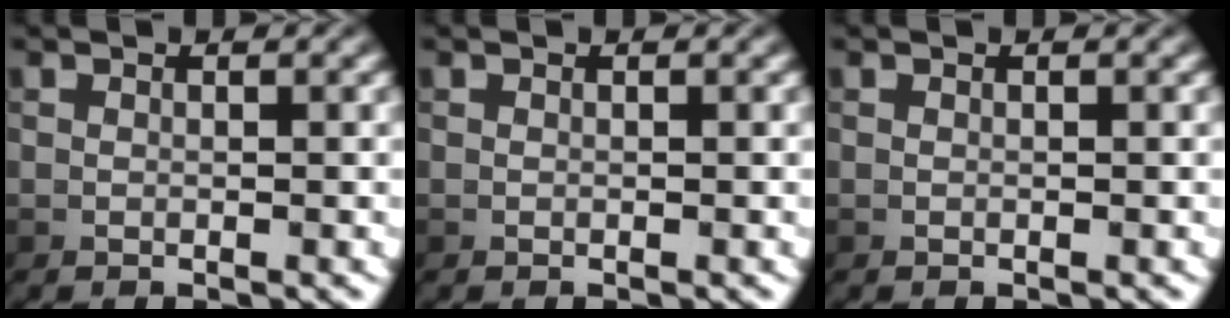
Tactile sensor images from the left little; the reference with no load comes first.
{"total": 0.0}
{"total": 0.0}